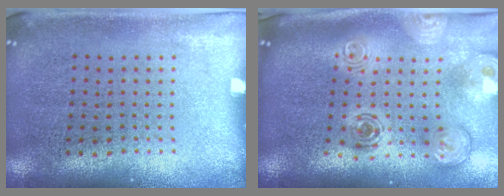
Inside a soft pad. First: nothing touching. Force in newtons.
{"total": 2.5, "press": 1.9, "slide": 1.6}